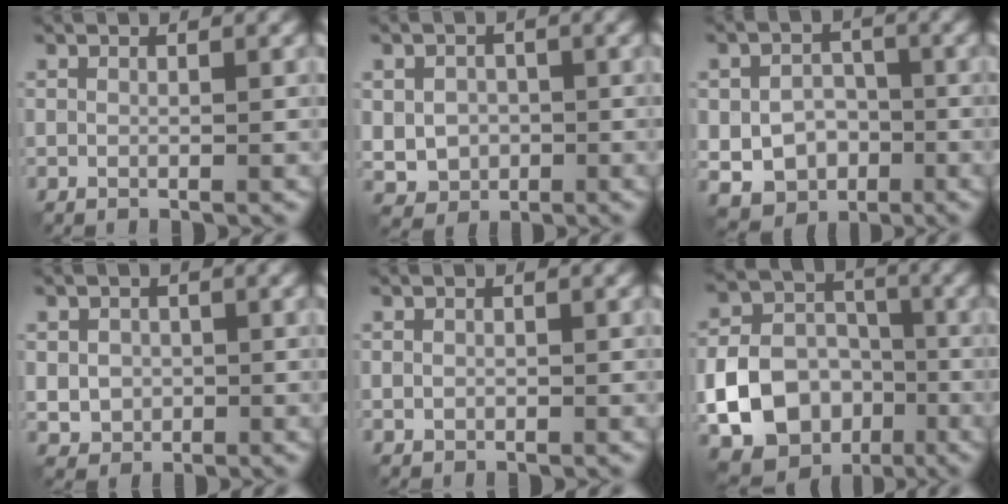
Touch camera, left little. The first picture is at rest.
{"total": 4.0, "force": [-0.2, 3.4, 2.0], "torque": [-0.034, -0.004, -0.003]}
{"total": 6.1, "force": [-1.7, 4.8, 3.4], "torque": [-0.054, -0.008, -0.029]}
{"total": 2.9, "force": [-0.1, 2.6, 1.3], "torque": [-0.021, -0.004, -0.002]}
{"total": 0.8, "force": [-0.1, 0.7, 0.2], "torque": [0.000, -0.003, -0.002]}
{"total": 16.2, "force": [-5.5, 13.7, 6.5], "torque": [-0.131, -0.040, -0.108]}